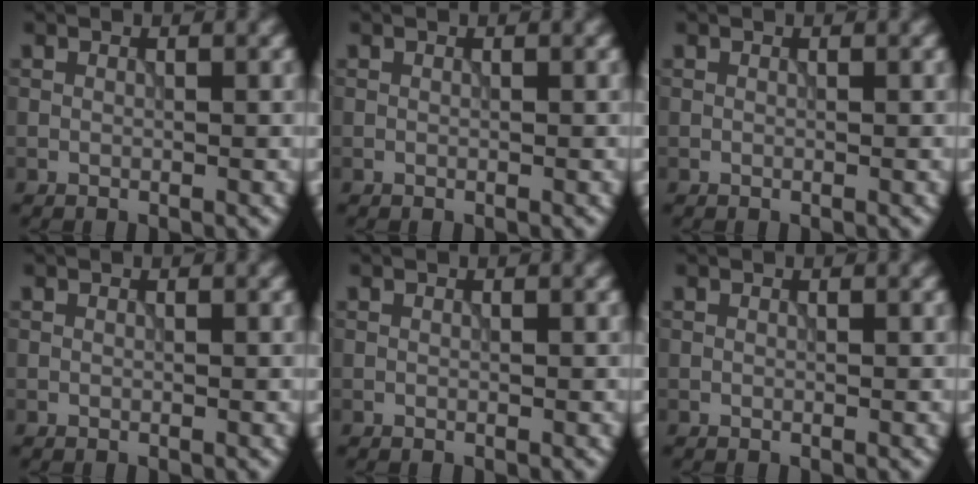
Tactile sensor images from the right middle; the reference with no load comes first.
{"total": 0.0}
{"total": 0.0}
{"total": 0.0}
{"total": 0.0}
{"total": 0.0}